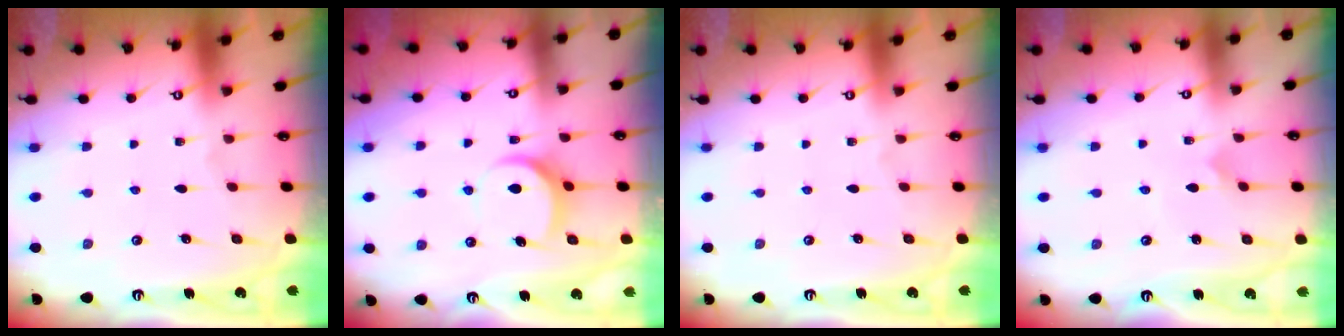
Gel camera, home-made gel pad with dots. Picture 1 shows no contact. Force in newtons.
{"total": 8.2, "press": 8.1, "slide": 1.1}
{"total": 0.0}
{"total": 2.0, "press": 2.0, "slide": 0.1}